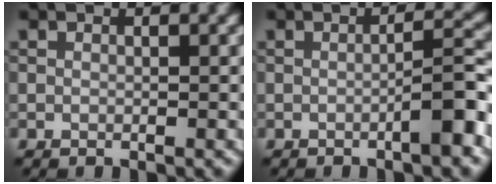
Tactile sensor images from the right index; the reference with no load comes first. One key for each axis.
{"total": 3.6, "fx": -1.6, "fy": 0.5, "fz": 3.2, "tx": -0.043, "ty": 0.019, "tz": -0.030}